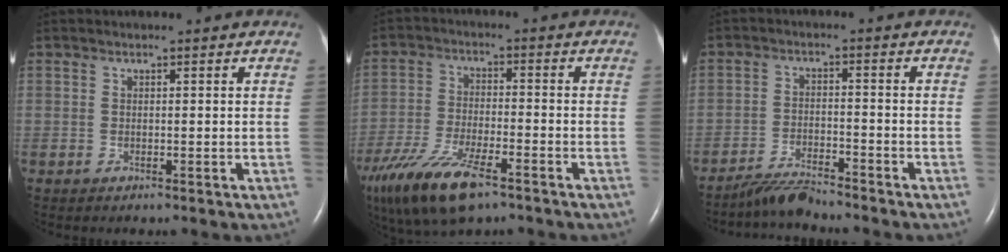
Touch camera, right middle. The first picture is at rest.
{"total": 16.0, "force": [-10.7, 4.9, 10.9], "torque": [-0.249, -0.038, -0.193]}
{"total": 4.7, "force": [-4.6, -0.1, 1.1], "torque": [-0.026, -0.020, -0.085]}